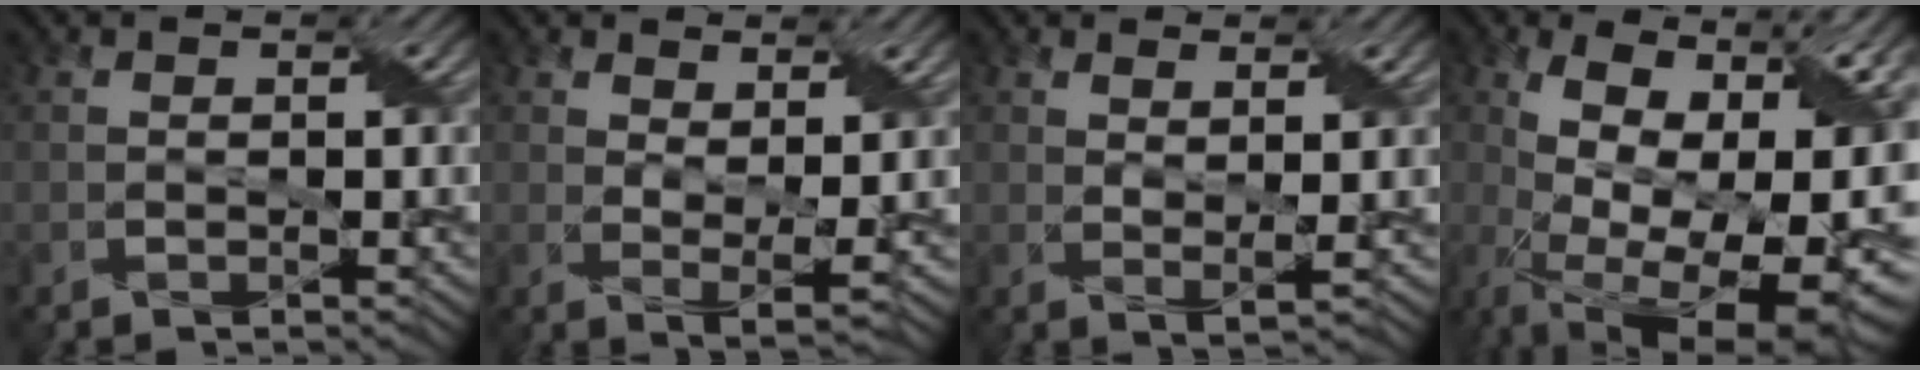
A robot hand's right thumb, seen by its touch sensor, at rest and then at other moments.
{"total": 3.7, "force": [2.3, 0.9, 2.8], "torque": [-0.063, -0.006, 0.046]}
{"total": 2.6, "force": [1.6, 0.3, 2.1], "torque": [-0.047, -0.004, 0.031]}
{"total": 20.4, "force": [-3.0, 10.1, 17.5], "torque": [-0.254, -0.002, -0.031]}